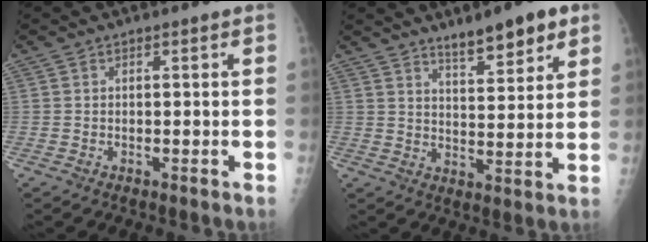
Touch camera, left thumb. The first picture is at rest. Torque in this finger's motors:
{"motor_torque": [0.66, -0.61, 0.70, -0.53, 0.07]}